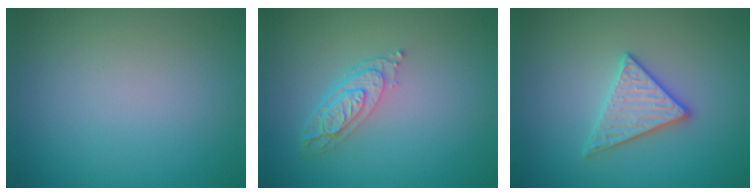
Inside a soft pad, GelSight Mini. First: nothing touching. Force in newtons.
{"total": 3.6, "press": 2.7, "slide": 2.4}
{"total": 2.9, "press": 2.8, "slide": 0.7}